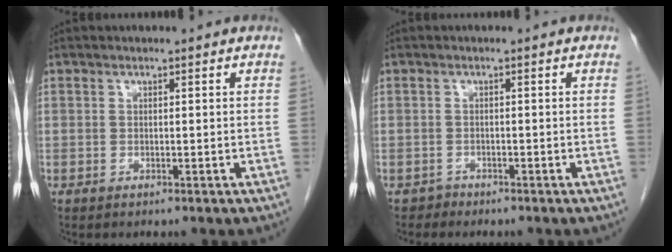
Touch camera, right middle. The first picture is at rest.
{"total": 0.9, "force": [-0.7, 0.2, -0.4], "torque": [0.003, -0.003, -0.015]}